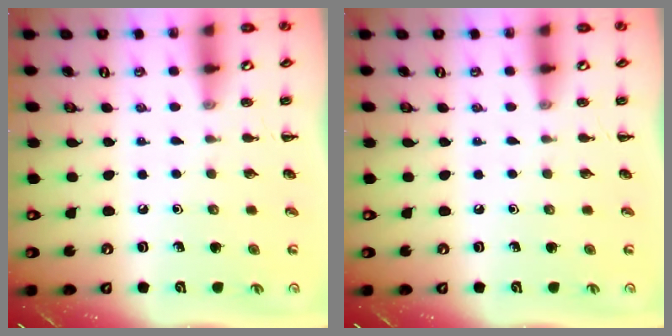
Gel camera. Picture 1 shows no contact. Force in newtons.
{"total": 0.0}